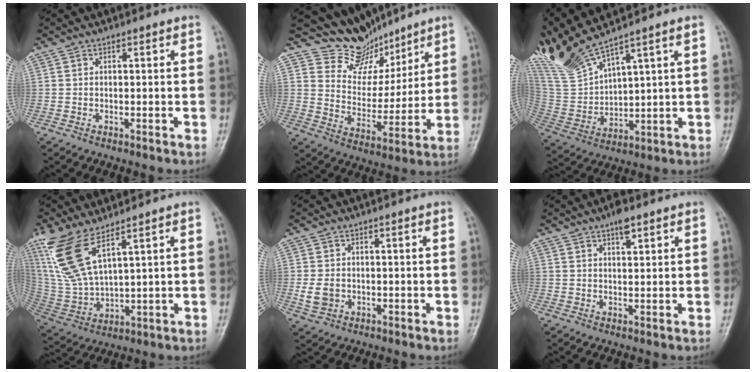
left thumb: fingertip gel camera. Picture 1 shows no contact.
{"total": 11.2, "force": [9.7, 5.5, 0.9], "torque": [0.026, -0.066, 0.182]}
{"total": 12.5, "force": [10.8, 0.8, 6.3], "torque": [-0.145, -0.047, 0.239]}
{"total": 13.3, "force": [8.1, 4.3, 9.6], "torque": [-0.210, -0.036, 0.182]}
{"total": 3.9, "force": [-0.4, 3.2, 2.2], "torque": [-0.035, -0.002, -0.002]}
{"total": 3.4, "force": [2.1, 1.1, 2.3], "torque": [-0.032, -0.006, 0.033]}